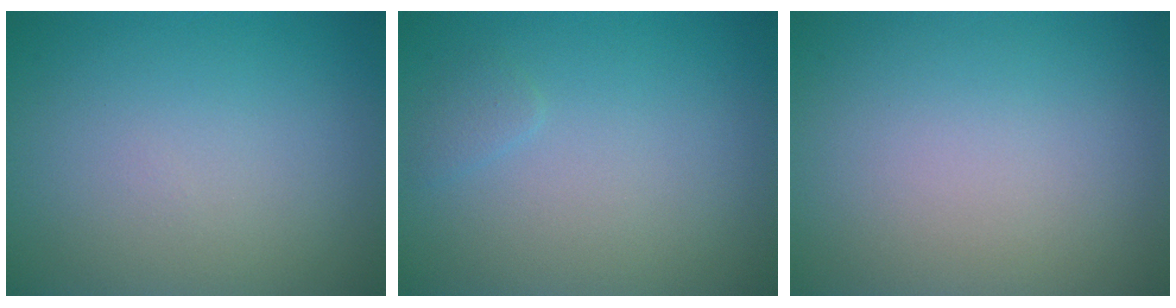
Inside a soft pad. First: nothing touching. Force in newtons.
{"total": 0.8, "press": 0.8, "slide": 0.1}
{"total": 0.0}